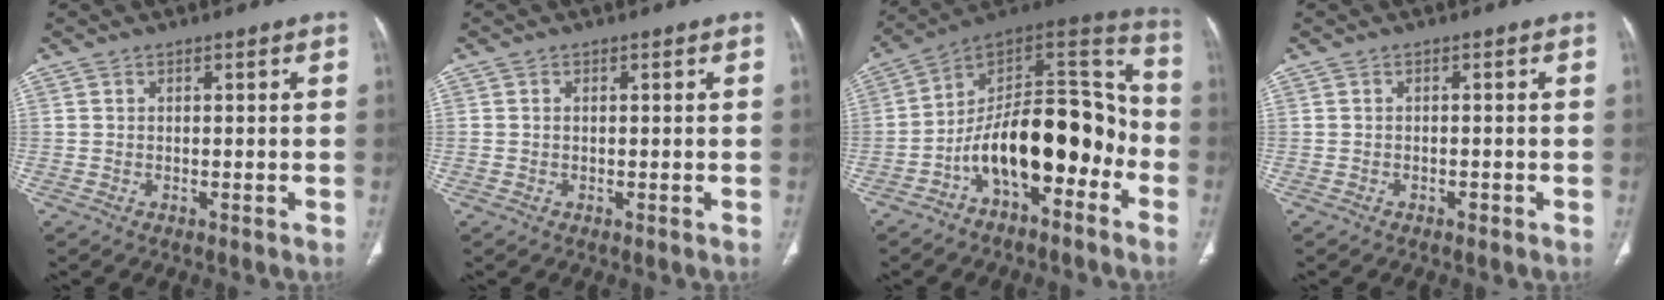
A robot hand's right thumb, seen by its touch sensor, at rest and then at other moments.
{"total": 0.5, "force": [0.0, 0.4, 0.3], "torque": [-0.010, 0.005, 0.003]}
{"total": 20.3, "force": [-7.3, 10.6, 15.7], "torque": [-0.207, 0.099, -0.114]}
{"total": 1.2, "force": [-0.7, 0.6, 0.8], "torque": [-0.014, 0.004, -0.012]}